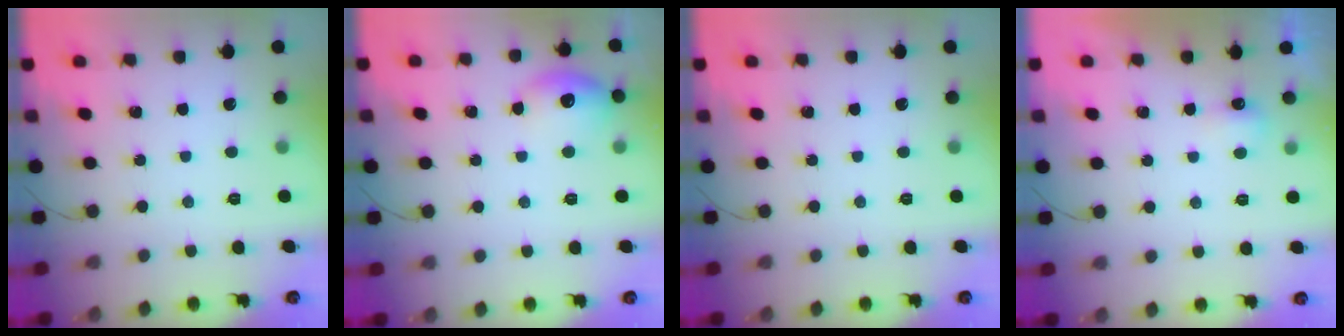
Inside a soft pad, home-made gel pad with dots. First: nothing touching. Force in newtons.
{"total": 9.2, "press": 9.0, "slide": 1.5}
{"total": 0.0}
{"total": 4.0, "press": 3.8, "slide": 1.0}